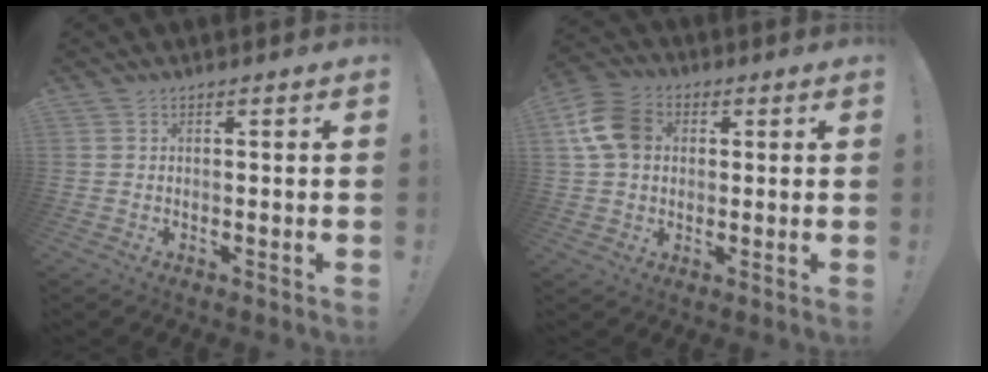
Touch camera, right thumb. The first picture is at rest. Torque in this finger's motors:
{"motor_torque": [0.99, 0.99, 0.20, 0.03, 0.06]}